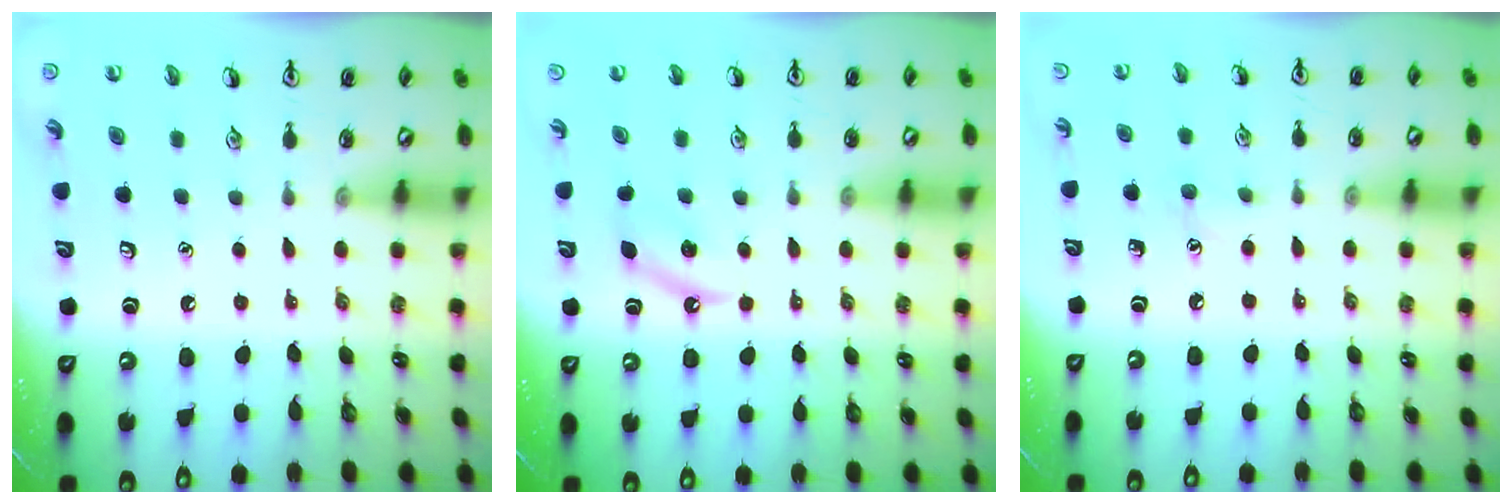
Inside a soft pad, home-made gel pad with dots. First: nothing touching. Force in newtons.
{"total": 4.6, "press": 4.5, "slide": 1.3}
{"total": 4.4, "press": 4.2, "slide": 1.3}